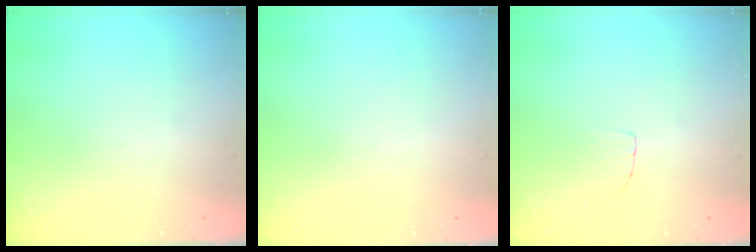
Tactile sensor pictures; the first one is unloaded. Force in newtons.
{"total": 0.0}
{"total": 4.1, "press": 4.0, "slide": 0.2}